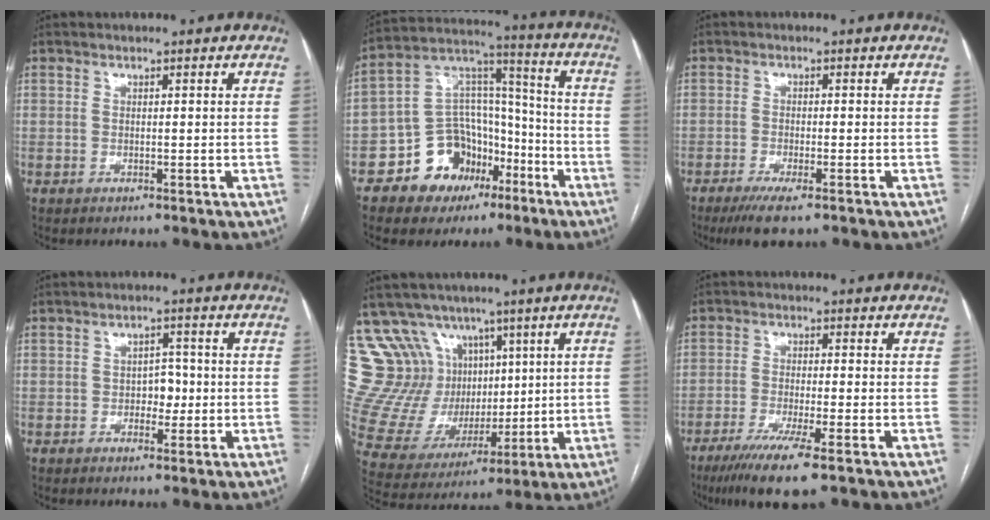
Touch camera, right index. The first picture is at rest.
{"total": 14.0, "force": [-7.2, 10.3, 6.1], "torque": [-0.100, 0.059, -0.115]}
{"total": 5.1, "force": [-3.4, 0.7, 3.7], "torque": [-0.065, -0.015, -0.057]}
{"total": 3.1, "force": [-0.5, 2.1, 2.3], "torque": [-0.026, 0.007, -0.009]}
{"total": 14.7, "force": [8.2, 11.5, 4.2], "torque": [-0.092, 0.059, 0.180]}
{"total": 8.6, "force": [-5.4, 0.2, 6.7], "torque": [-0.116, -0.023, -0.091]}